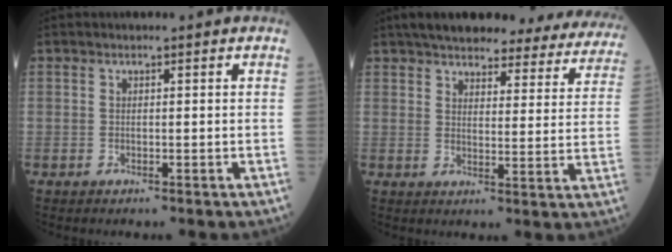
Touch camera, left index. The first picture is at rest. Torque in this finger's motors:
{"motor_torque": [1.00, -1.14, 0.63, 0.08]}